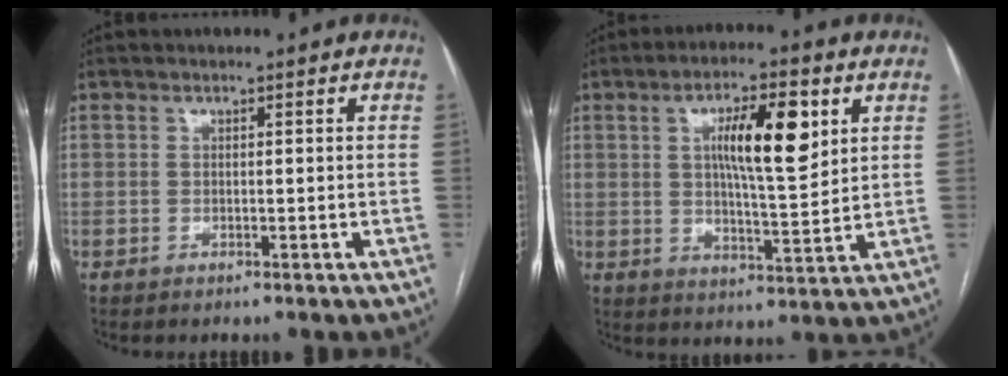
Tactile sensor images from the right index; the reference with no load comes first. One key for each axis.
{"total": 11.0, "fx": 3.6, "fy": 2.3, "fz": 10.2, "tx": -0.170, "ty": 0.005, "tz": 0.060}